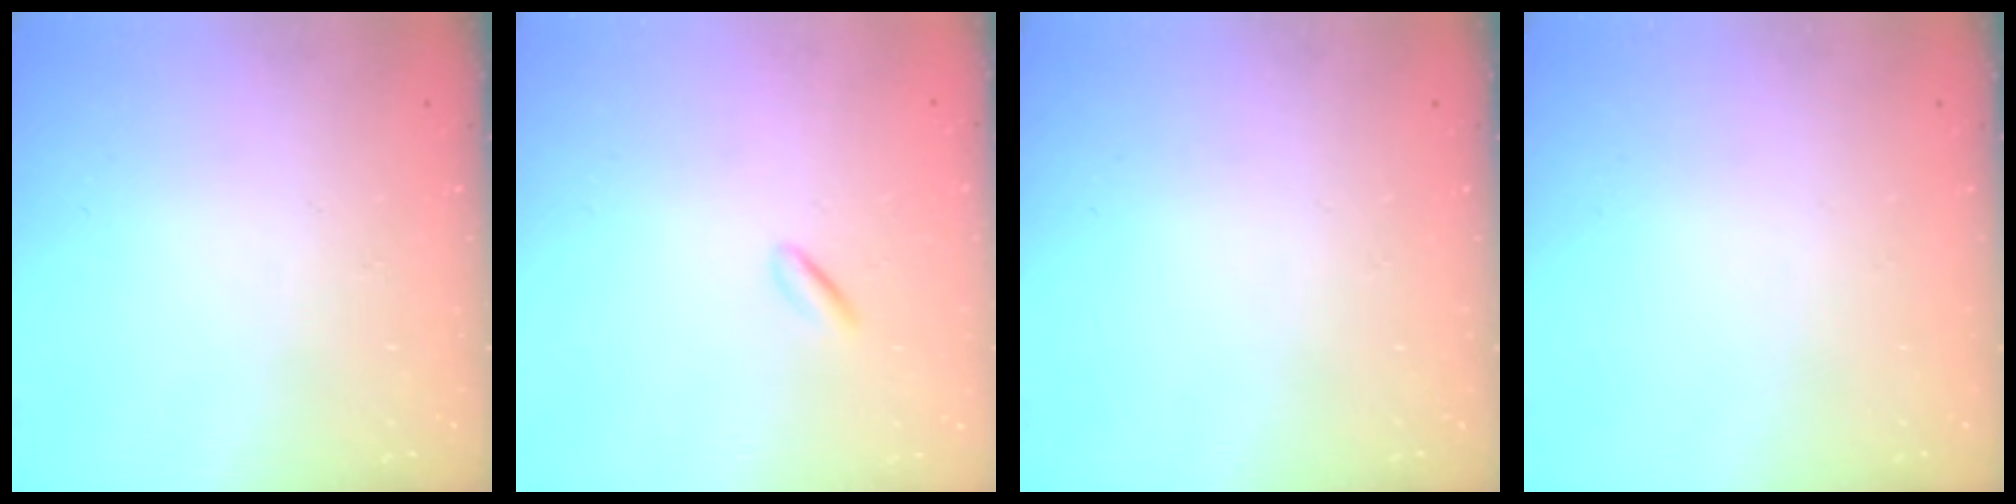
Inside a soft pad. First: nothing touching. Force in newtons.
{"total": 0.6, "press": 0.3, "slide": 0.5}
{"total": 0.0}
{"total": 0.0}